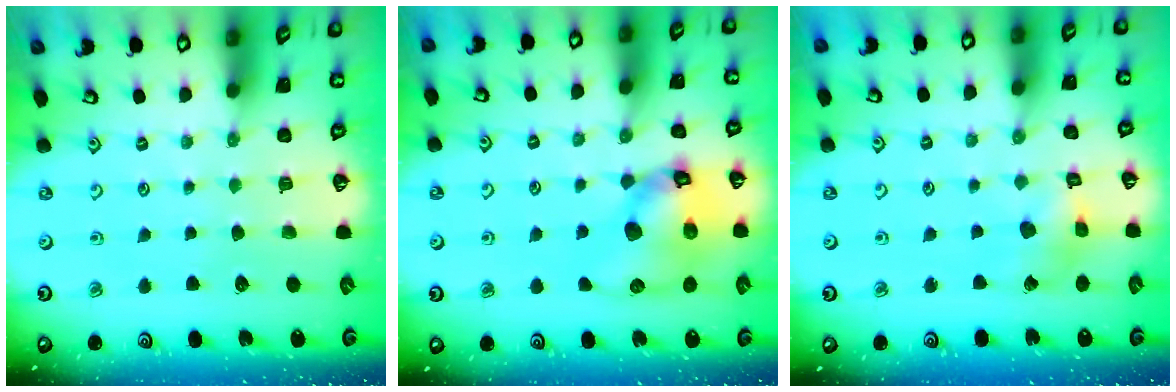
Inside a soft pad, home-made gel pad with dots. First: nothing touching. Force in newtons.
{"total": 14.8, "press": 14.6, "slide": 2.2}
{"total": 7.4, "press": 7.4, "slide": 0.6}